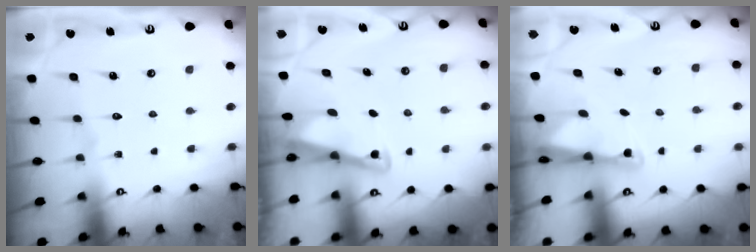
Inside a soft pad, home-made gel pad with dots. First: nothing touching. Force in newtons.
{"total": 2.9, "press": 2.9, "slide": 0.4}
{"total": 2.0, "press": 1.9, "slide": 0.4}